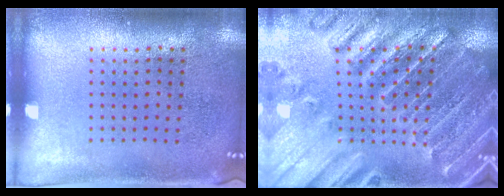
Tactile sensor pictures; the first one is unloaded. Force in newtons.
{"total": 2.8, "press": 2.8, "slide": 0.4}